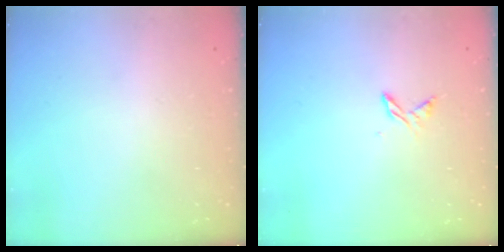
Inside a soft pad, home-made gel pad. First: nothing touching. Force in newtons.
{"total": 4.7, "press": 4.7, "slide": 0.5}